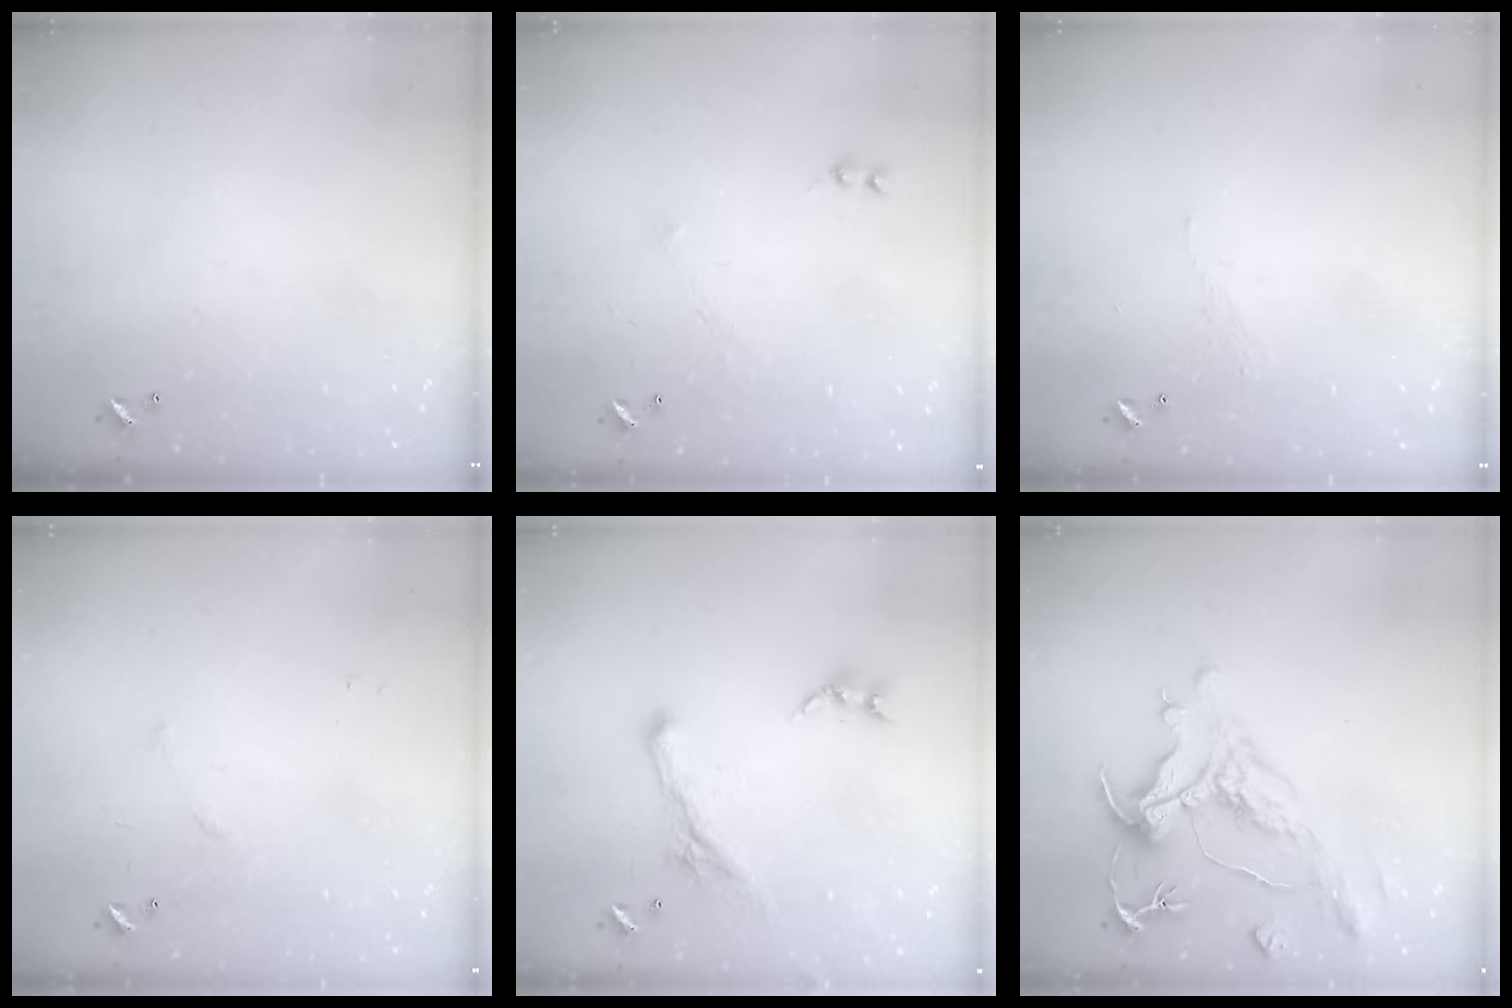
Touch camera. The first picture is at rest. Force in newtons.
{"total": 1.1, "press": 0.9, "slide": 0.5}
{"total": 2.0, "press": 2.0, "slide": 0.5}
{"total": 6.8, "press": 6.8, "slide": 0.8}
{"total": 2.2, "press": 2.1, "slide": 0.5}
{"total": 2.0, "press": 1.0, "slide": 1.8}